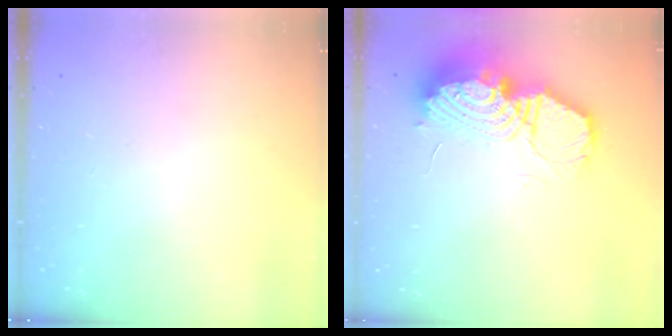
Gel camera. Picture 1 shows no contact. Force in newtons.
{"total": 18.5, "press": 18.5, "slide": 1.6}